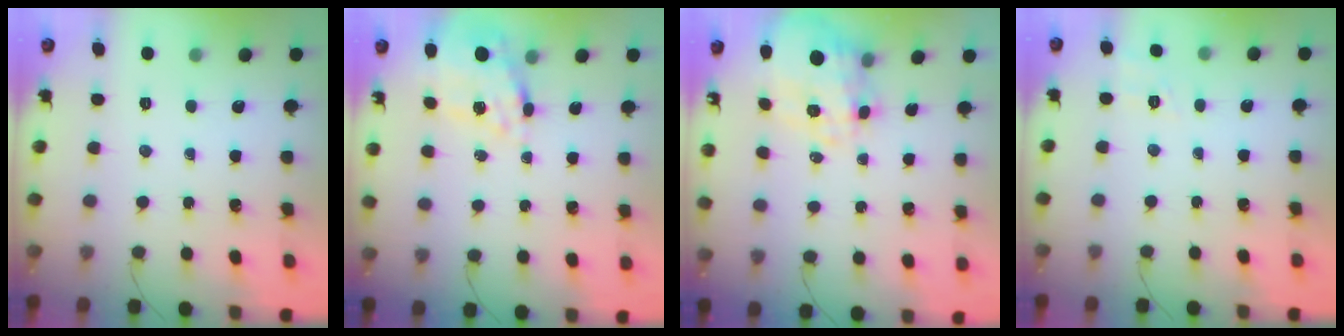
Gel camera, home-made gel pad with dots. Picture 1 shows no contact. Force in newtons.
{"total": 17.7, "press": 17.3, "slide": 3.8}
{"total": 11.1, "press": 11.0, "slide": 1.4}
{"total": 8.5, "press": 8.2, "slide": 2.0}